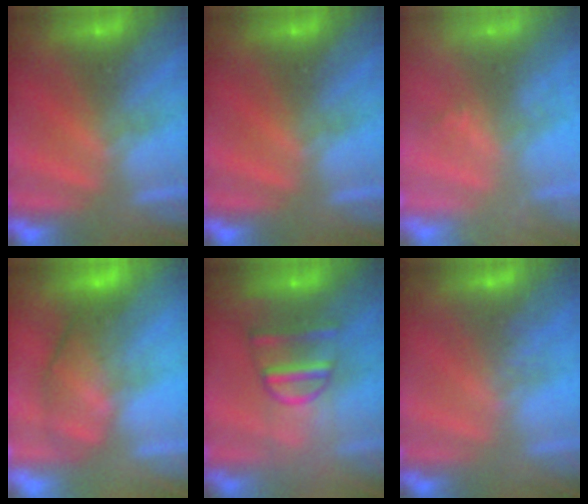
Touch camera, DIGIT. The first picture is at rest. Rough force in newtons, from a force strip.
{"total": 0.0}
{"total": 2.0}
{"total": 5.8}
{"total": 5.9}
{"total": 2.9}